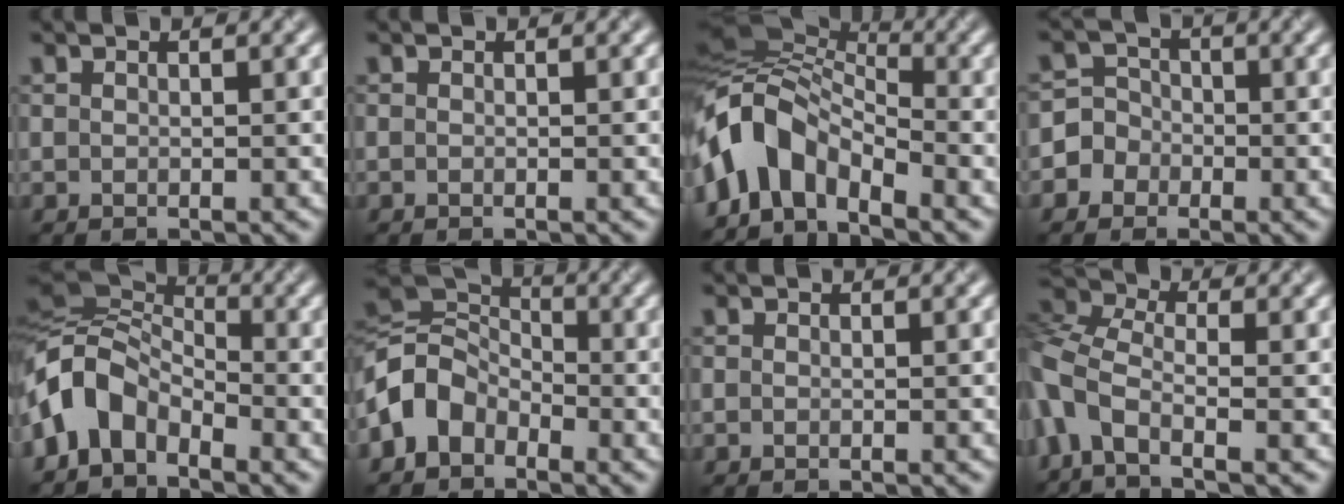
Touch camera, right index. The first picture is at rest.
{"total": 0.0}
{"total": 7.7, "force": [-3.6, 4.4, 5.2], "torque": [-0.096, 0.014, -0.085]}
{"total": 4.0, "force": [-1.7, 3.6, 0.2], "torque": [0.028, 0.010, -0.047]}
{"total": 7.0, "force": [-2.9, 4.3, 4.6], "torque": [-0.091, 0.015, -0.075]}
{"total": 5.4, "force": [-2.6, 3.9, 2.8], "torque": [-0.057, 0.009, -0.070]}
{"total": 0.0}
{"total": 6.5, "force": [-2.8, 3.2, 4.9], "torque": [-0.108, 0.002, -0.075]}